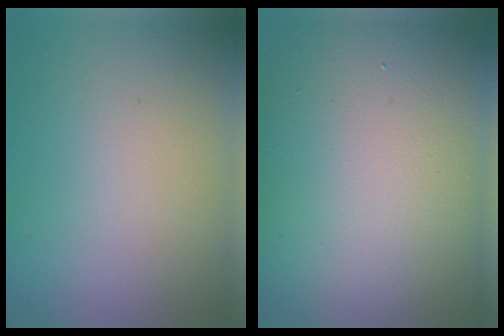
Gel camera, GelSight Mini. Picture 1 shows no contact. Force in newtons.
{"total": 19.2, "press": 19.2, "slide": 0.7}